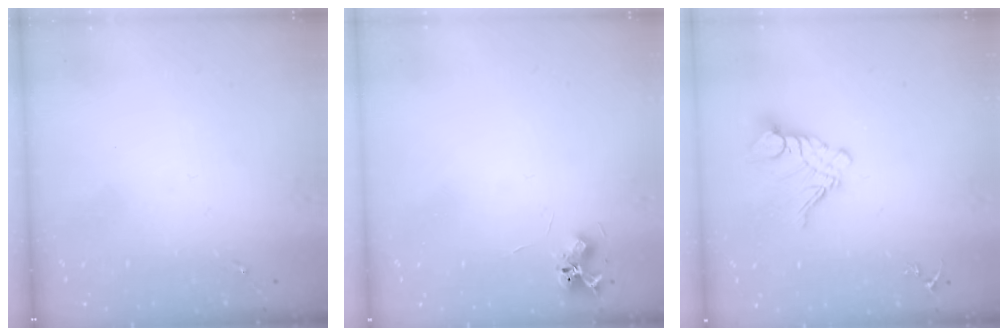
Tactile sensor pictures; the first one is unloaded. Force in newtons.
{"total": 6.5, "press": 6.5, "slide": 0.8}
{"total": 12.1, "press": 12.0, "slide": 1.2}